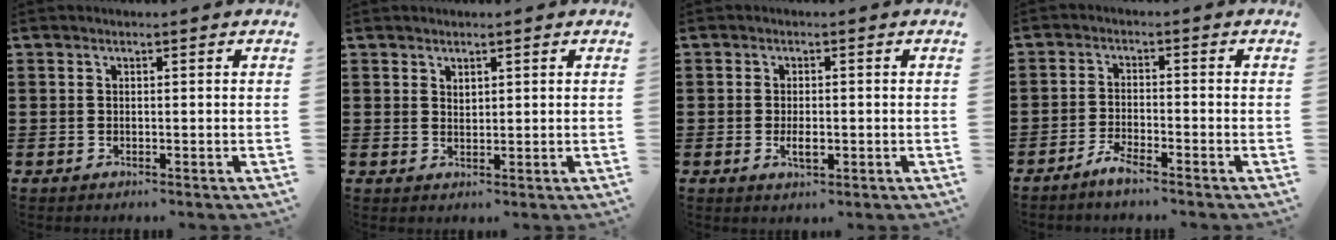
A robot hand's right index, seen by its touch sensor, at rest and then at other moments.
{"total": 1.3, "force": [1.2, 0.5, 0.1], "torque": [-0.003, 0.001, 0.023]}
{"total": 2.4, "force": [-0.6, 1.0, 2.1], "torque": [-0.040, 0.001, -0.010]}
{"total": 2.5, "force": [-2.3, 0.0, 0.9], "torque": [-0.026, 0.000, -0.046]}